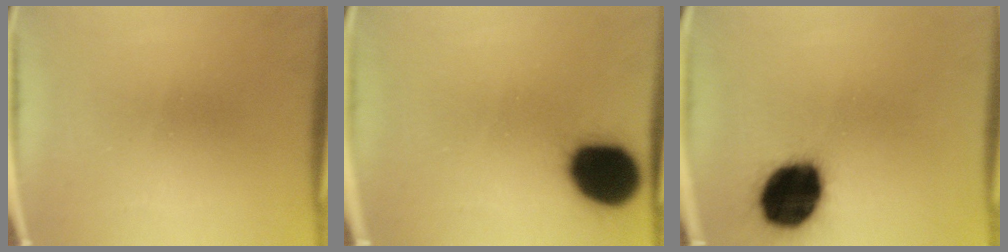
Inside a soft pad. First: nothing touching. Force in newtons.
{"total": 19.2}
{"total": 19.2}